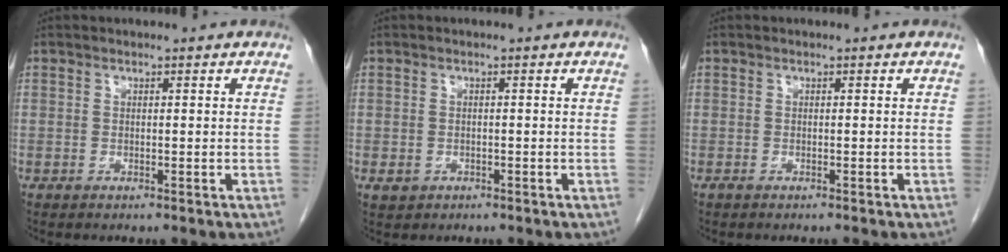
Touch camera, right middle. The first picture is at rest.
{"total": 1.6, "force": [-0.7, 1.3, 0.5], "torque": [-0.010, 0.003, -0.003]}
{"total": 0.6, "force": [-0.5, 0.0, 0.3], "torque": [-0.005, -0.001, -0.010]}